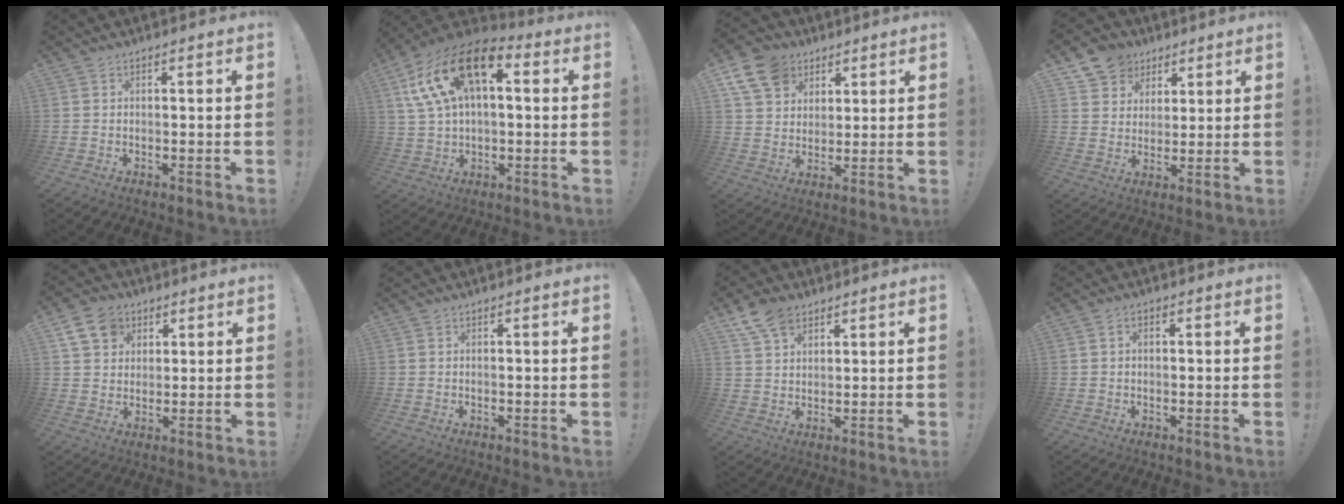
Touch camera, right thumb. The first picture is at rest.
{"total": 19.1, "force": [7.1, 11.3, 13.7], "torque": [-0.234, -0.014, 0.131]}
{"total": 12.5, "force": [6.3, 9.5, 5.0], "torque": [-0.088, -0.025, 0.128]}
{"total": 9.2, "force": [5.0, 7.5, 1.5], "torque": [-0.026, -0.030, 0.103]}
{"total": 9.7, "force": [4.7, 7.6, 3.9], "torque": [-0.069, -0.010, 0.095]}
{"total": 0.0}
{"total": 8.5, "force": [5.5, 5.2, 3.8], "torque": [-0.064, -0.021, 0.108]}
{"total": 1.4, "force": [-0.1, 1.0, 1.0], "torque": [-0.018, 0.004, -0.003]}